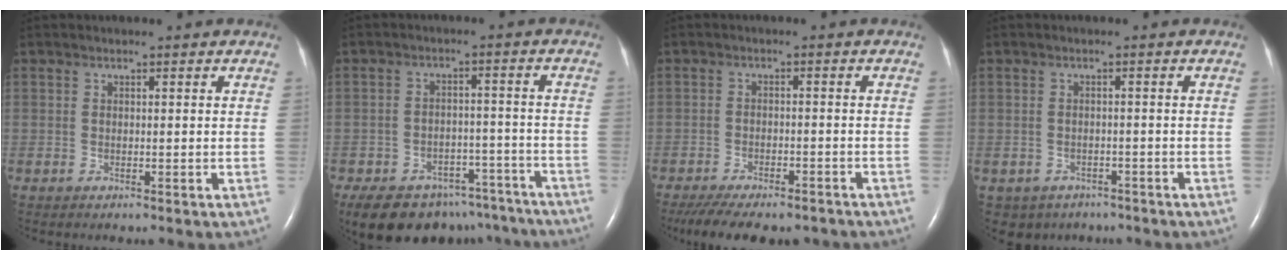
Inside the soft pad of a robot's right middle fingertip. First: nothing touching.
{"total": 17.4, "force": [-13.8, 8.6, 6.2], "torque": [-0.109, 0.006, -0.175]}
{"total": 14.1, "force": [-11.7, 4.5, 6.5], "torque": [-0.144, -0.014, -0.159]}
{"total": 5.2, "force": [-3.8, 3.5, 0.5], "torque": [-0.005, 0.011, -0.046]}